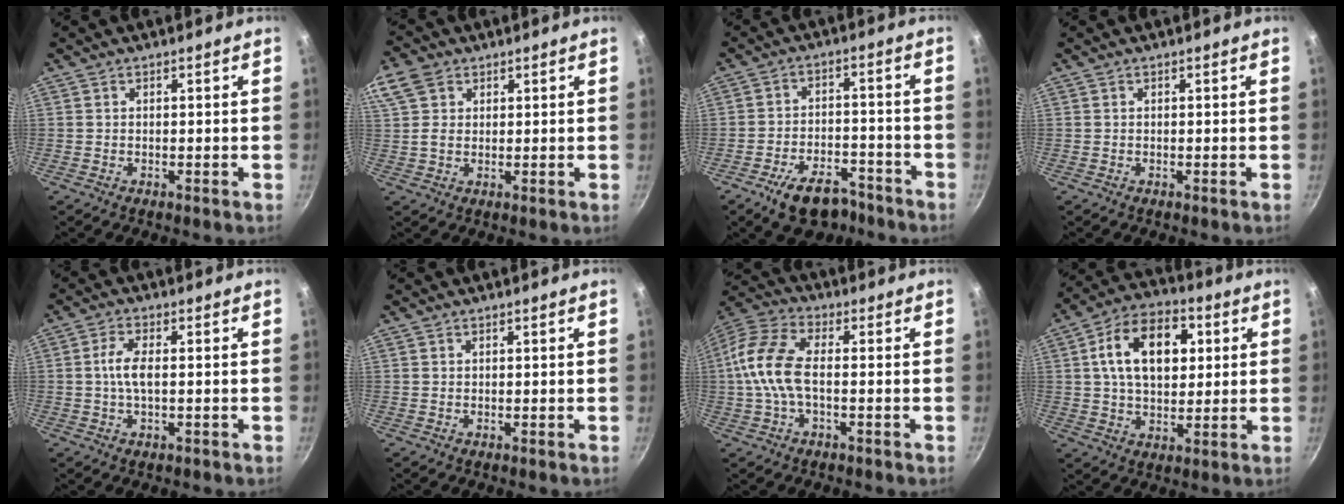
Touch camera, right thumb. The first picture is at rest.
{"total": 8.4, "force": [3.6, 6.1, 4.5], "torque": [-0.085, 0.007, 0.064]}
{"total": 10.7, "force": [-7.2, 5.6, 5.6], "torque": [-0.067, 0.054, -0.112]}
{"total": 0.0}
{"total": 4.9, "force": [-0.1, 2.1, 4.5], "torque": [-0.094, 0.007, -0.007]}
{"total": 0.0}
{"total": 11.8, "force": [-0.7, 6.0, 10.1], "torque": [-0.214, 0.029, -0.033]}
{"total": 15.5, "force": [3.5, 9.9, 11.4], "torque": [-0.158, 0.011, 0.048]}